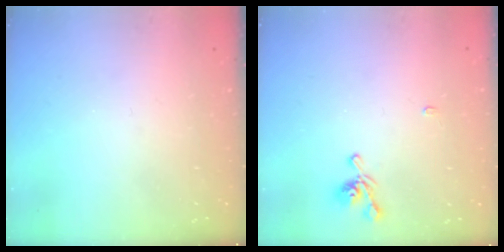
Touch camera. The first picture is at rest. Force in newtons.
{"total": 4.3, "press": 4.3, "slide": 0.6}